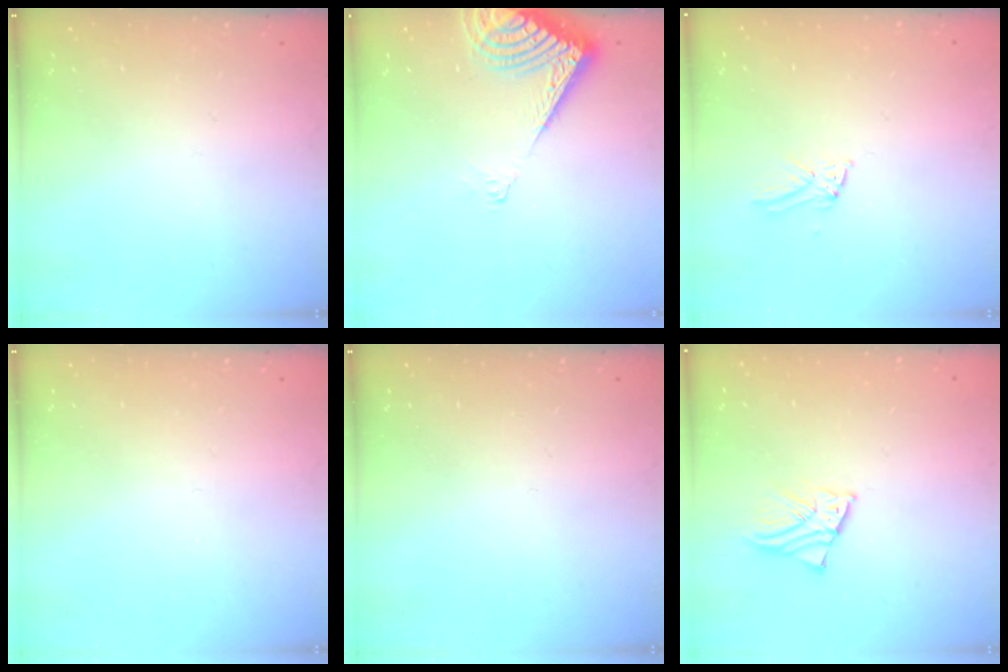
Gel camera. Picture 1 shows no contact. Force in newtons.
{"total": 8.8, "press": 8.7, "slide": 1.6}
{"total": 6.2, "press": 6.2, "slide": 0.5}
{"total": 0.0}
{"total": 0.0}
{"total": 2.8, "press": 2.8, "slide": 0.2}